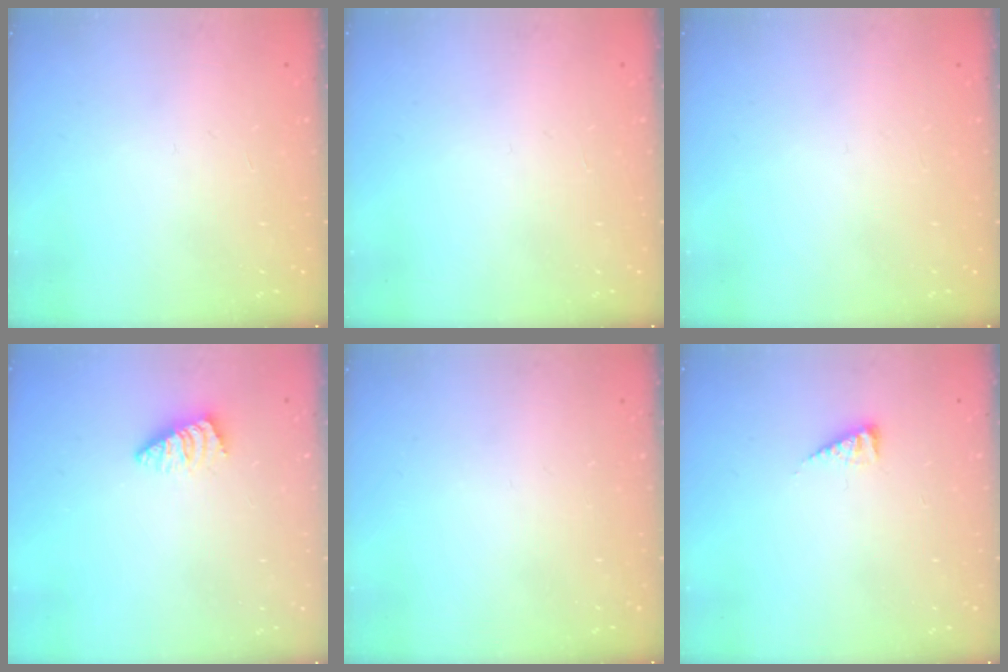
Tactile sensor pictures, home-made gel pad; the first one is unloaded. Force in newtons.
{"total": 0.0}
{"total": 0.0}
{"total": 1.1, "press": 1.1, "slide": 0.2}
{"total": 0.0}
{"total": 3.8, "press": 3.8, "slide": 0.5}